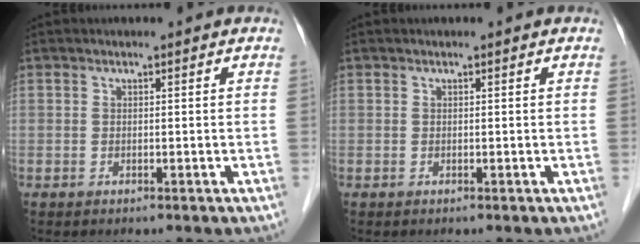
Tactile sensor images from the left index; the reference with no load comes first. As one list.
[{"total": 0.0}]